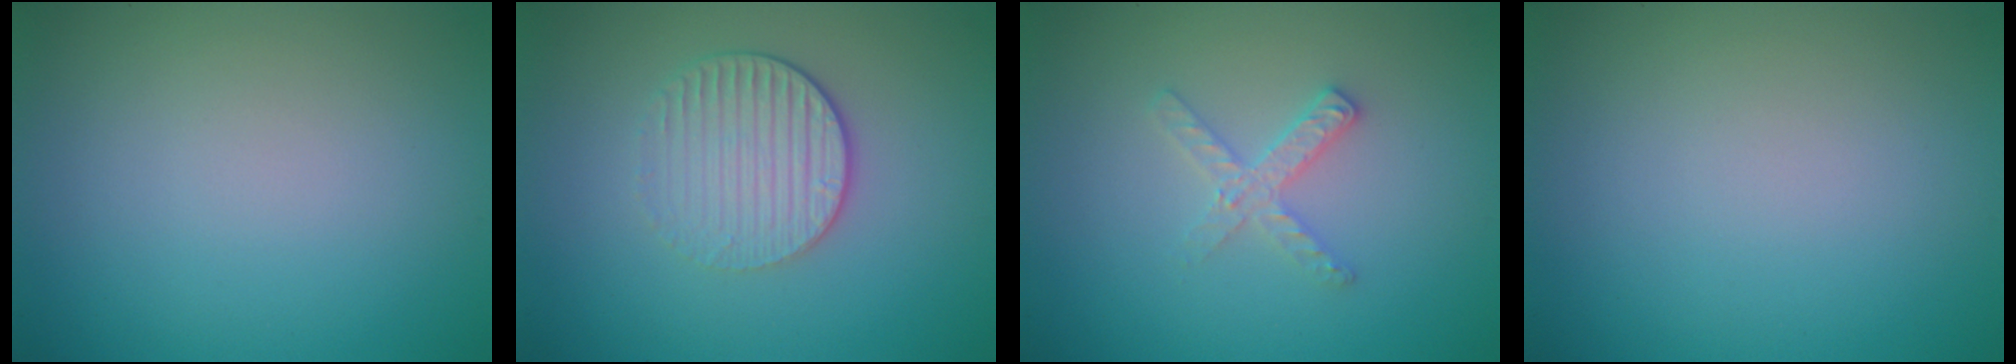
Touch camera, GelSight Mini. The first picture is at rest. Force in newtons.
{"total": 3.3, "press": 2.7, "slide": 1.9}
{"total": 2.0, "press": 2.0, "slide": 0.2}
{"total": 0.0}